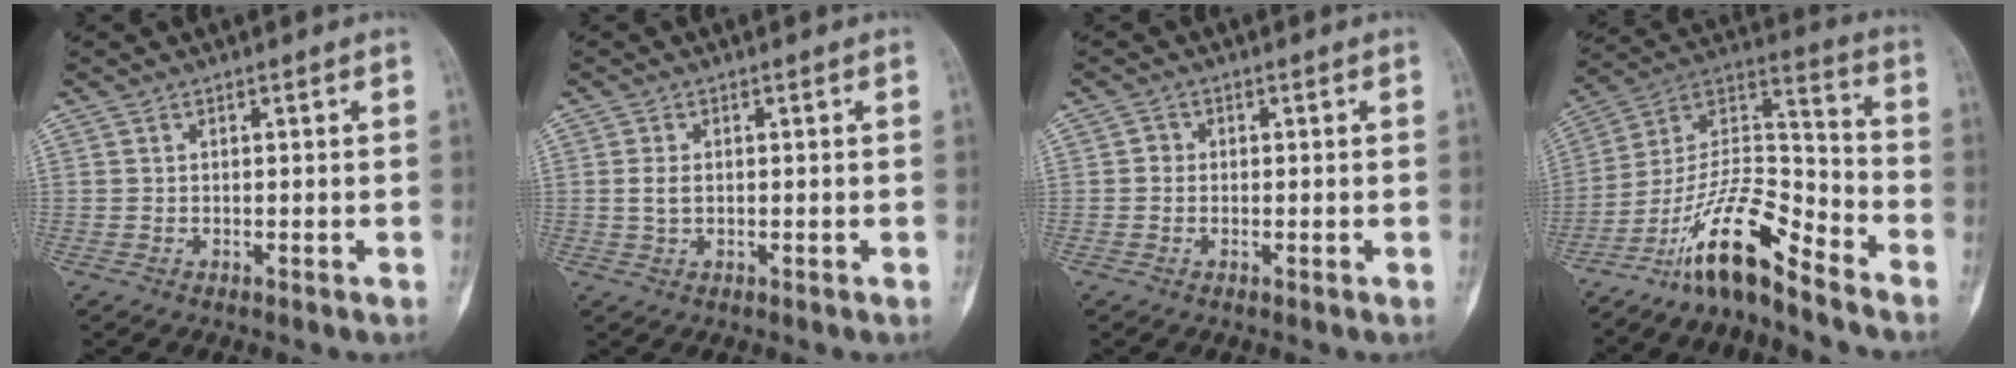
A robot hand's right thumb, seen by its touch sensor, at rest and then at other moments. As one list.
[{"total": 2.2, "force": [0.1, 1.3, 1.7], "torque": [-0.036, 0.000, 0.002]}, {"total": 1.2, "force": [-0.1, 1.2, 0.4], "torque": [0.002, 0.005, -0.006]}, {"total": 15.3, "force": [-11.5, 4.0, 9.3], "torque": [-0.162, 0.104, -0.214]}]